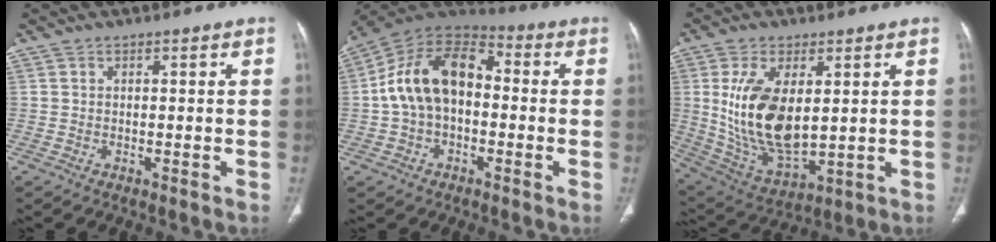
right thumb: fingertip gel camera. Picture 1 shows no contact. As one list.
[{"total": 15.5, "force": [-0.2, 10.2, 11.7], "torque": [-0.195, 0.045, -0.016]}, {"total": 16.4, "force": [2.5, 8.5, 13.9], "torque": [-0.262, -0.022, 0.067]}]